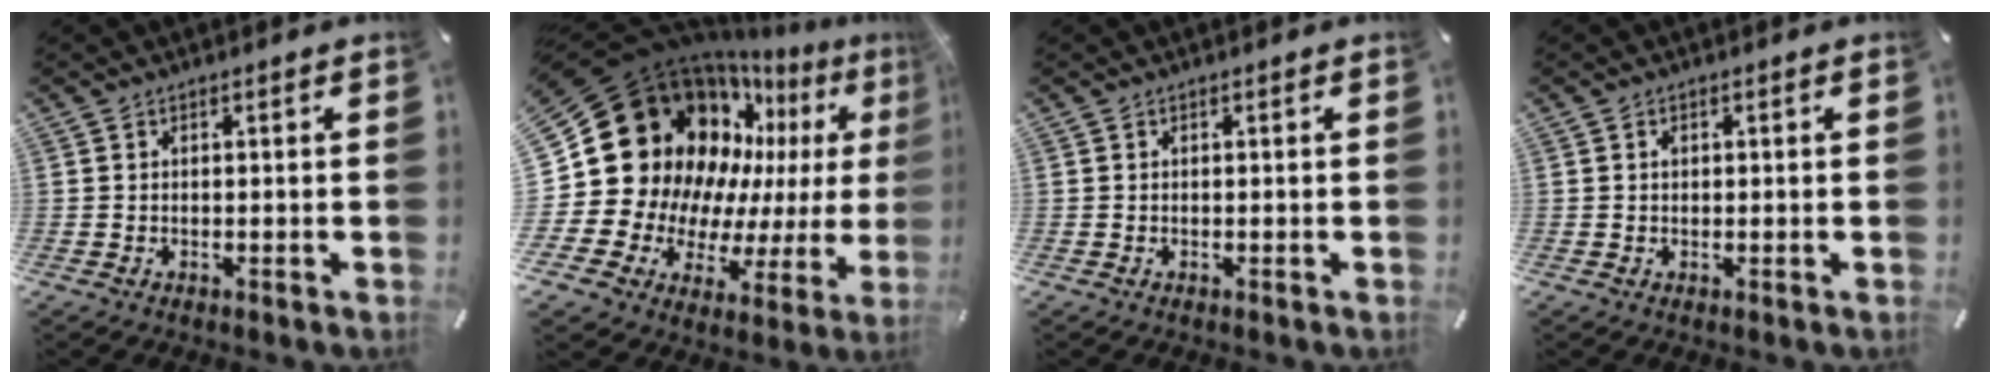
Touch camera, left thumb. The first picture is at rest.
{"total": 22.9, "force": [9.7, 17.0, 11.9], "torque": [-0.188, -0.111, 0.216]}
{"total": 0.0}
{"total": 0.9, "force": [0.2, 0.6, 0.5], "torque": [-0.012, 0.003, 0.003]}